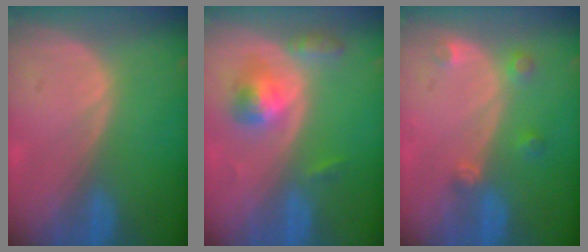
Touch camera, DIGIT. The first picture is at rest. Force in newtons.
{"total": 5.2, "press": 4.9, "slide": 1.8}
{"total": 2.7, "press": 2.6, "slide": 0.4}